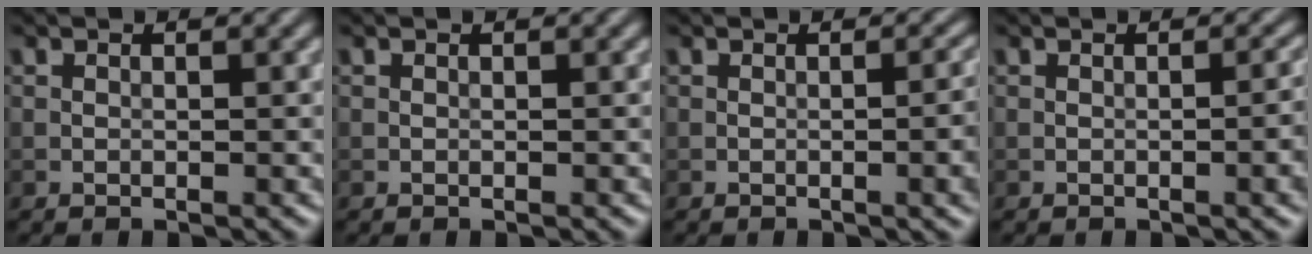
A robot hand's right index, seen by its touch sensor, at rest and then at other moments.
{"total": 0.0}
{"total": 5.3, "force": [-0.6, 2.1, 4.8], "torque": [-0.043, -0.005, -0.003]}
{"total": 4.2, "force": [-0.6, 1.5, 3.9], "torque": [-0.039, -0.002, -0.006]}